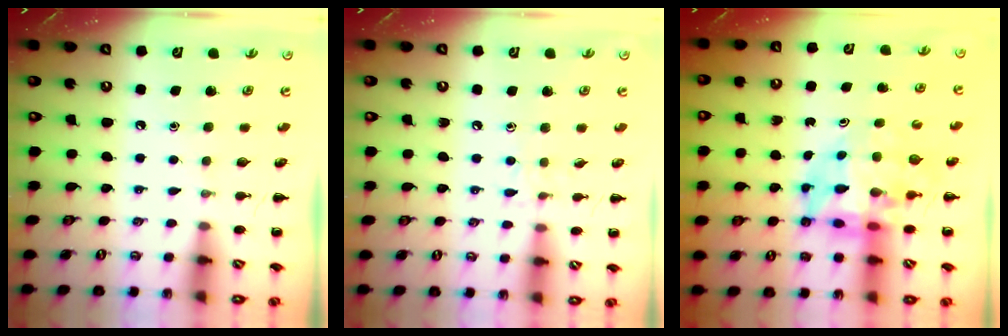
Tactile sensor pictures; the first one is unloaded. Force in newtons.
{"total": 4.9, "press": 4.7, "slide": 1.5}
{"total": 9.5, "press": 8.9, "slide": 3.4}